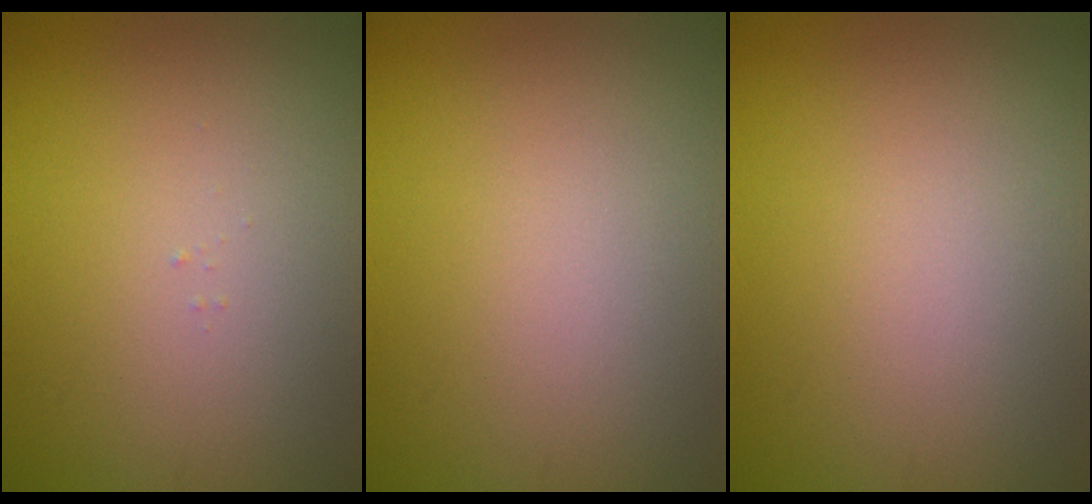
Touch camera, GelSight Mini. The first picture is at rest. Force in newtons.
{"total": 0.0}
{"total": 0.0}